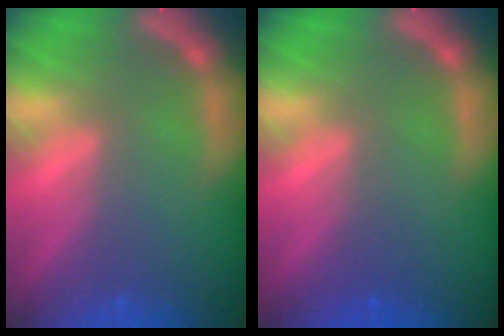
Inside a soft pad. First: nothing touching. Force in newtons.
{"total": 1.0}